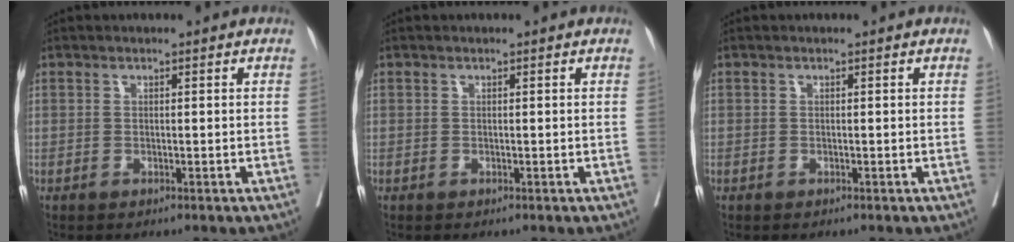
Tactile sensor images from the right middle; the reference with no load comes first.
{"total": 0.0}
{"total": 0.0}